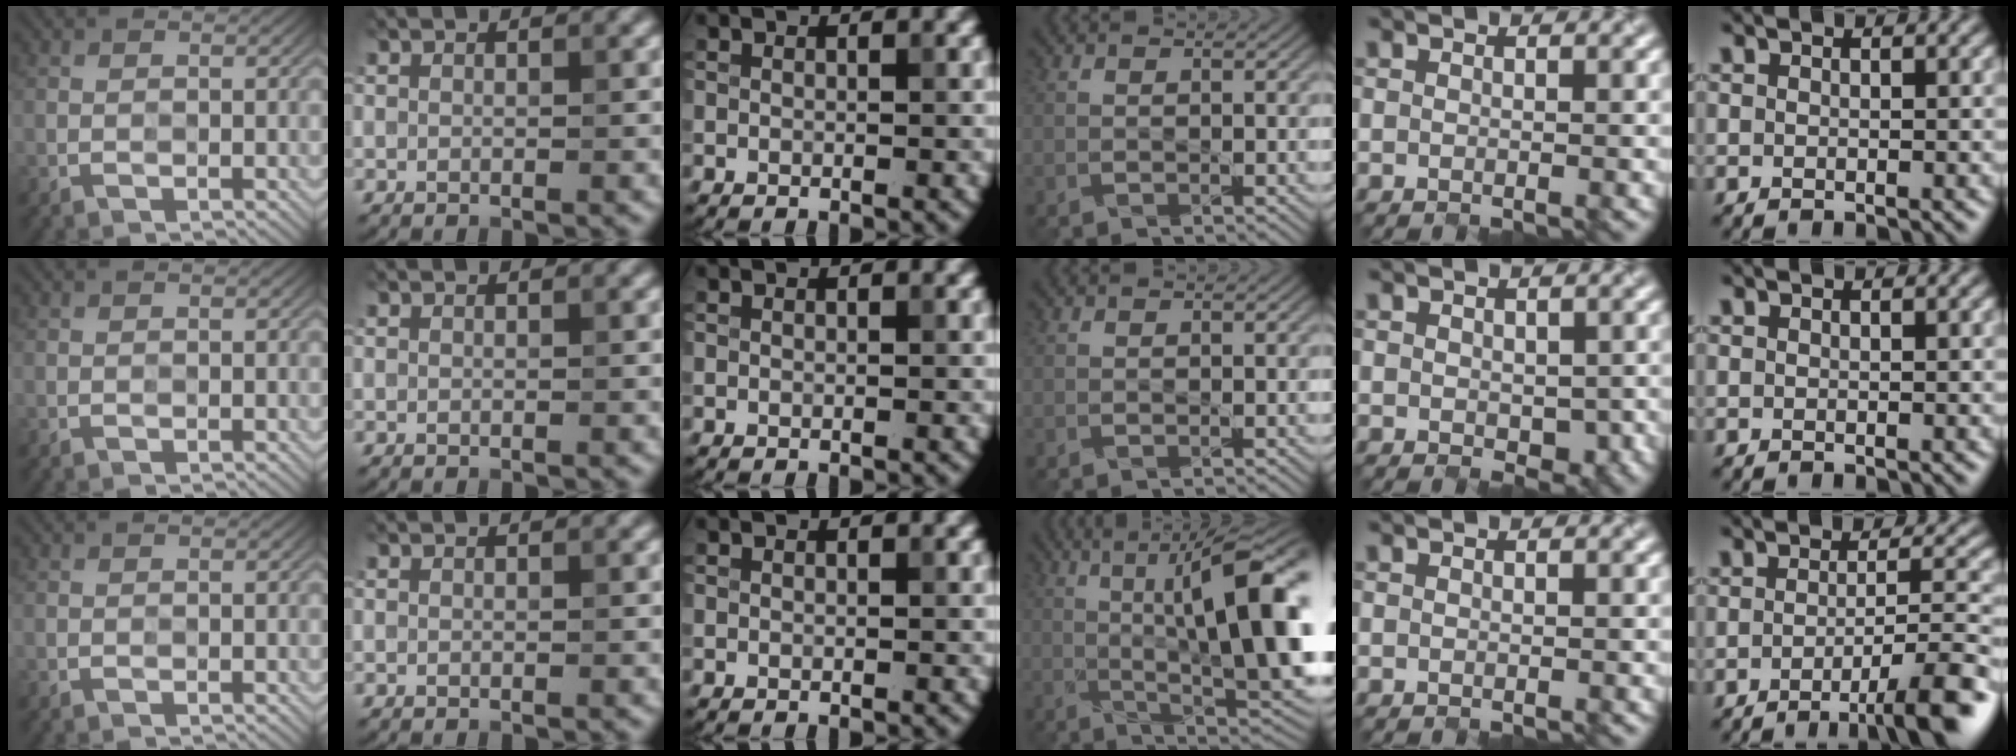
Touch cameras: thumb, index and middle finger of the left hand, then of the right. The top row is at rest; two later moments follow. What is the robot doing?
{"motion": "open", "object": "pencil case"}